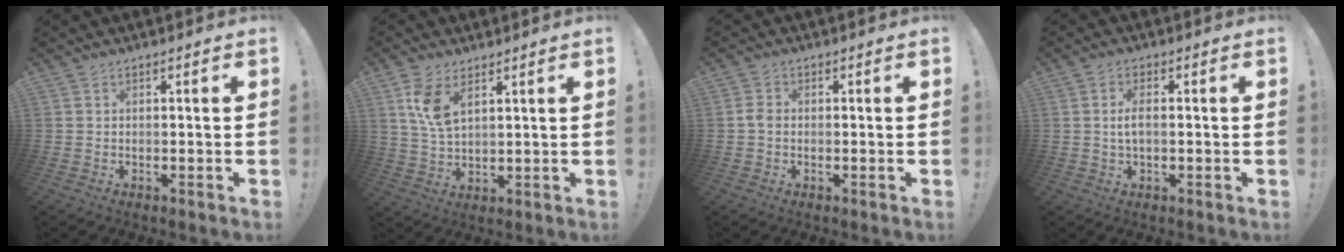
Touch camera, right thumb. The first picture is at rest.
{"total": 7.9, "force": [4.4, 3.7, 5.5], "torque": [-0.098, -0.023, 0.079]}
{"total": 2.3, "force": [-0.5, 1.6, 1.6], "torque": [-0.026, 0.009, -0.008]}
{"total": 4.3, "force": [0.2, 1.9, 3.8], "torque": [-0.061, 0.004, 0.002]}